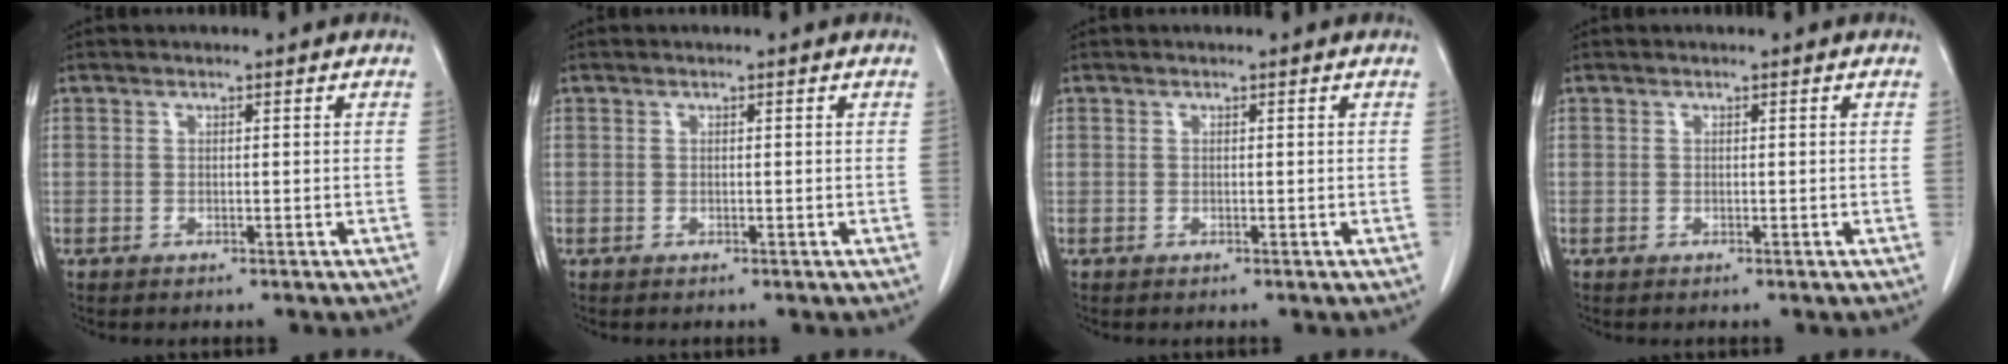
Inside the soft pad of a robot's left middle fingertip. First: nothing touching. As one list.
[{"total": 0.0}, {"total": 0.0}, {"total": 0.0}]